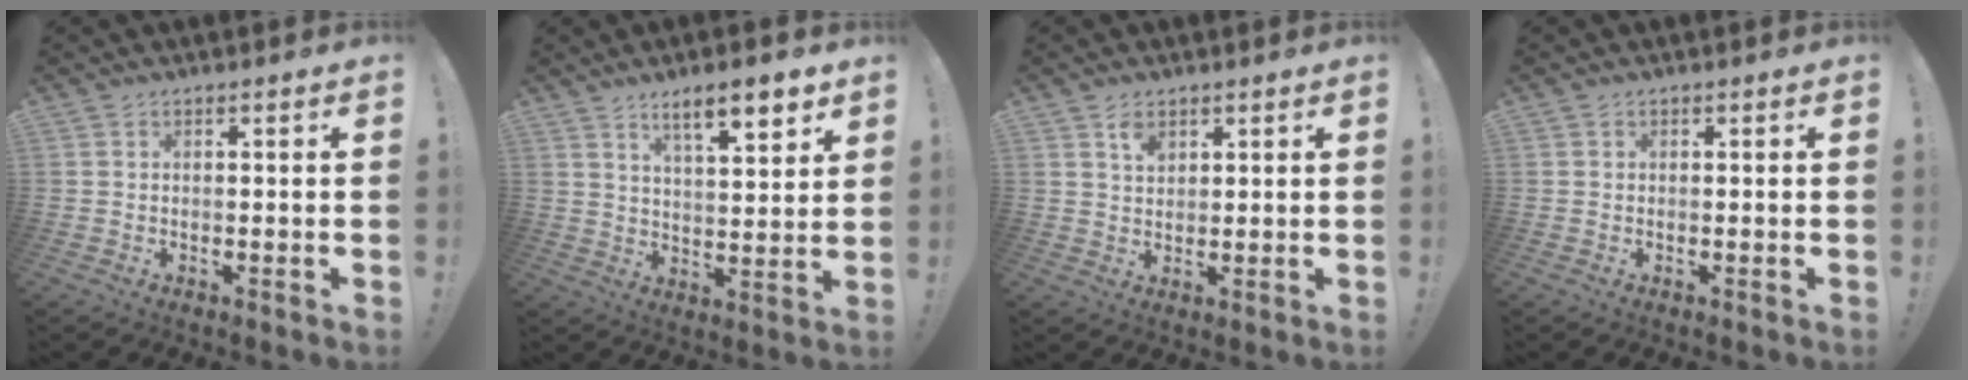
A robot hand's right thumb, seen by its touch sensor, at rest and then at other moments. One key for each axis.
{"total": 10.2, "fx": 6.9, "fy": 2.3, "fz": 7.2, "tx": -0.103, "ty": -0.037, "tz": 0.112}
{"total": 3.8, "fx": 2.3, "fy": 2.3, "fz": 1.8, "tx": -0.011, "ty": -0.016, "tz": 0.036}
{"total": 0.0}